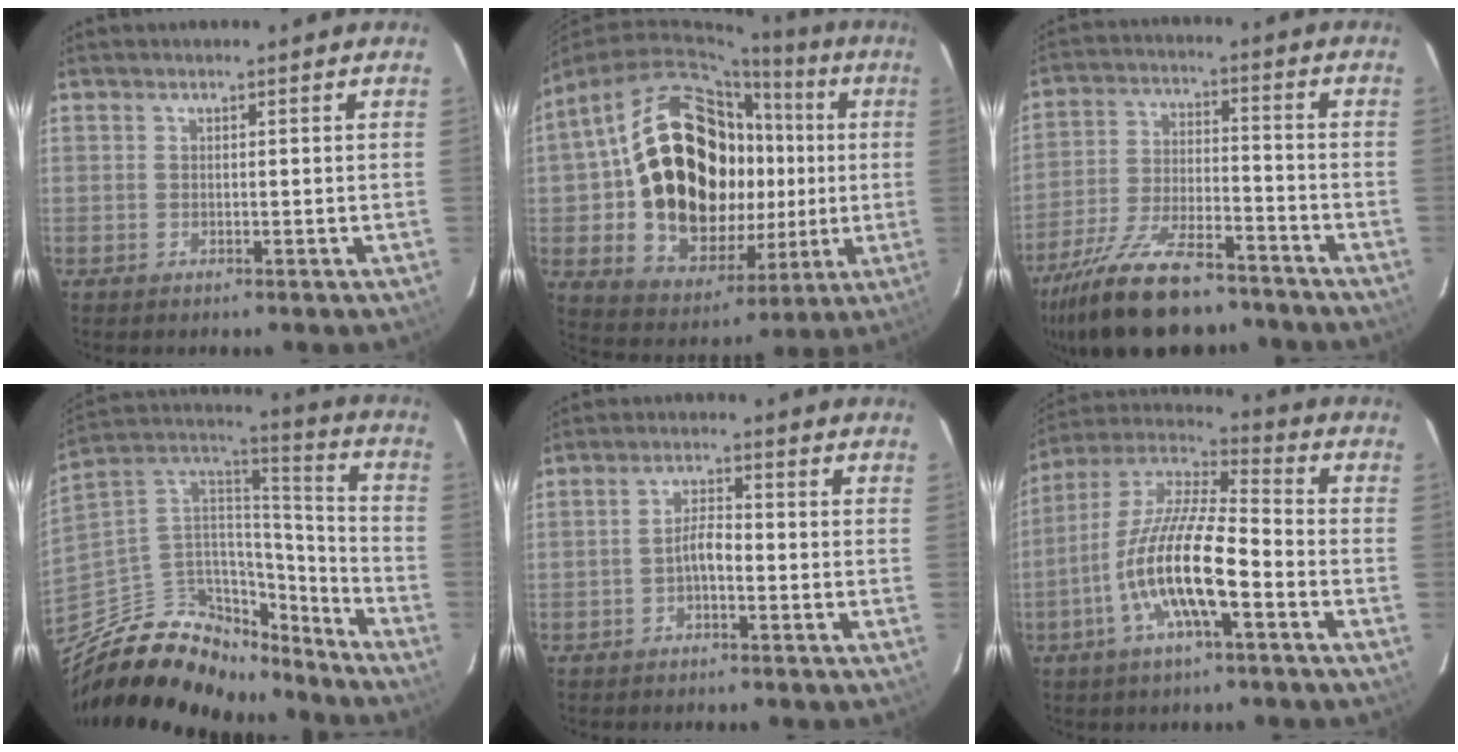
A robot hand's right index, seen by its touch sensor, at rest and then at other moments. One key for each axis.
{"total": 25.8, "fx": 2.2, "fy": 18.4, "fz": 17.9, "tx": -0.340, "ty": 0.036, "tz": 0.065}
{"total": 21.2, "fx": -16.9, "fy": 7.1, "fz": 10.7, "tx": -0.219, "ty": -0.028, "tz": -0.273}
{"total": 24.5, "fx": -18.1, "fy": 12.6, "fz": 10.8, "tx": -0.226, "ty": 0.046, "tz": -0.275}
{"total": 3.1, "fx": -1.5, "fy": 1.1, "fz": 2.5, "tx": -0.050, "ty": 0.011, "tz": -0.029}
{"total": 15.8, "fx": -5.8, "fy": 3.6, "fz": 14.2, "tx": -0.275, "ty": -0.006, "tz": -0.116}